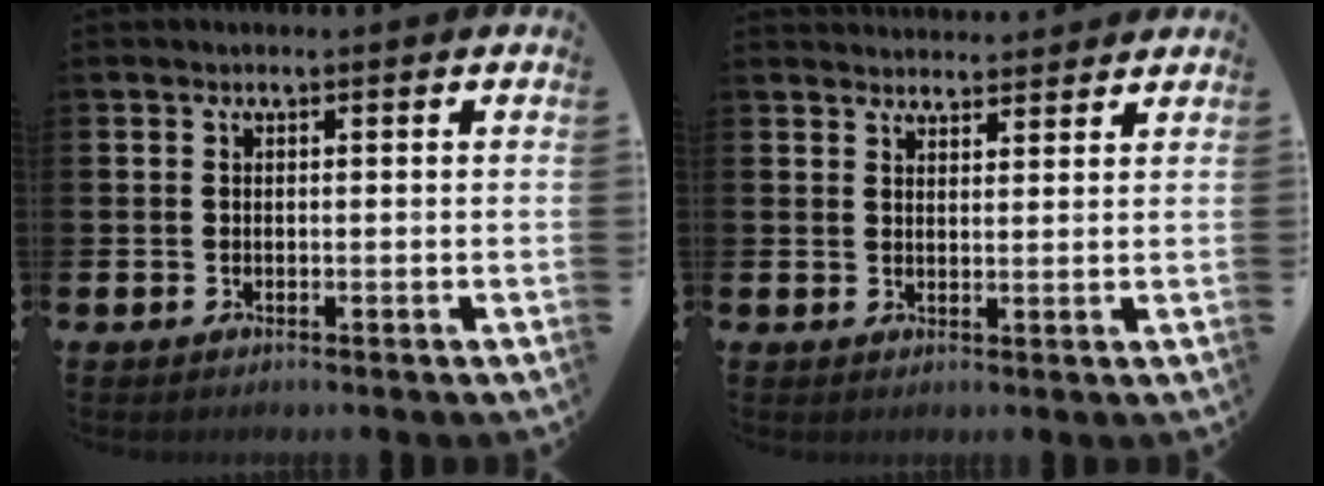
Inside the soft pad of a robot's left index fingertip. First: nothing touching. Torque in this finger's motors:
{"motor_torque": [0.85, -1.30, -0.03, 0.01]}